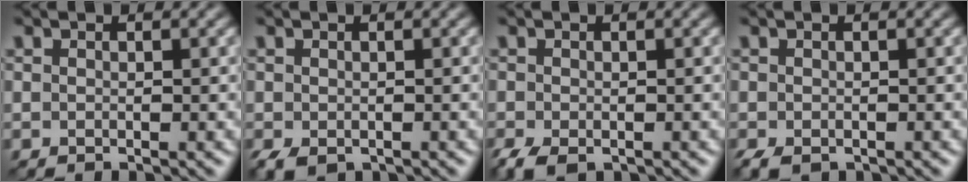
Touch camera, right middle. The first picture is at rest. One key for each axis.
{"total": 1.9, "fx": -1.1, "fy": 1.1, "fz": 1.1, "tx": -0.028, "ty": -0.012, "tz": -0.018}
{"total": 3.0, "fx": -2.1, "fy": 1.4, "fz": 1.6, "tx": -0.033, "ty": -0.014, "tz": -0.036}
{"total": 1.9, "fx": -1.4, "fy": 0.9, "fz": 1.0, "tx": -0.022, "ty": -0.007, "tz": -0.024}